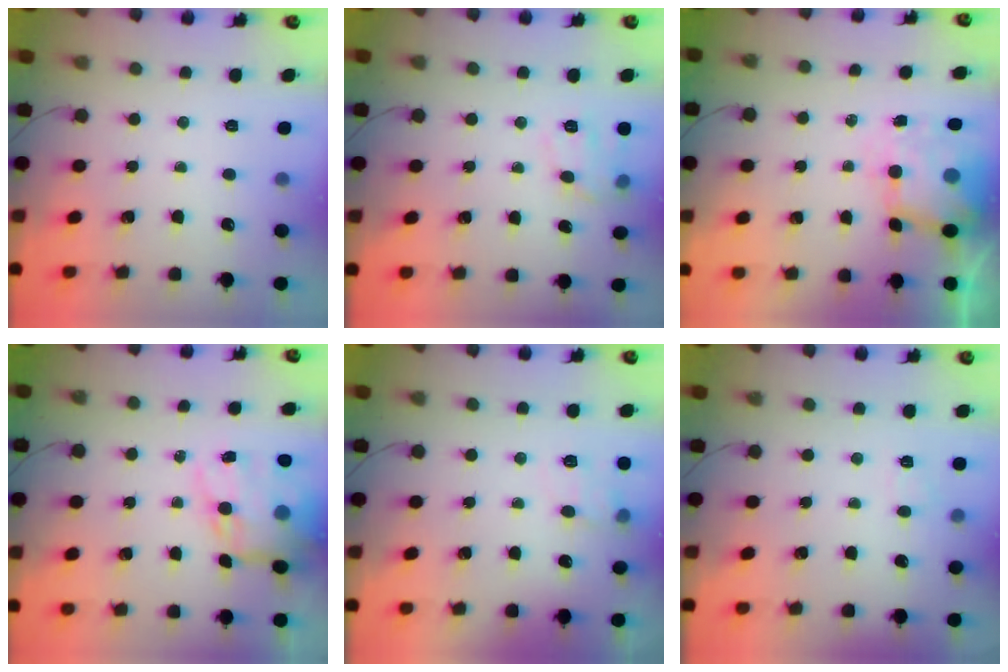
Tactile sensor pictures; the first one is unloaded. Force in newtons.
{"total": 9.3, "press": 9.3, "slide": 1.3}
{"total": 6.7, "press": 6.5, "slide": 1.4}
{"total": 15.9, "press": 15.4, "slide": 4.0}
{"total": 8.0, "press": 7.8, "slide": 1.9}
{"total": 4.7, "press": 4.5, "slide": 1.1}